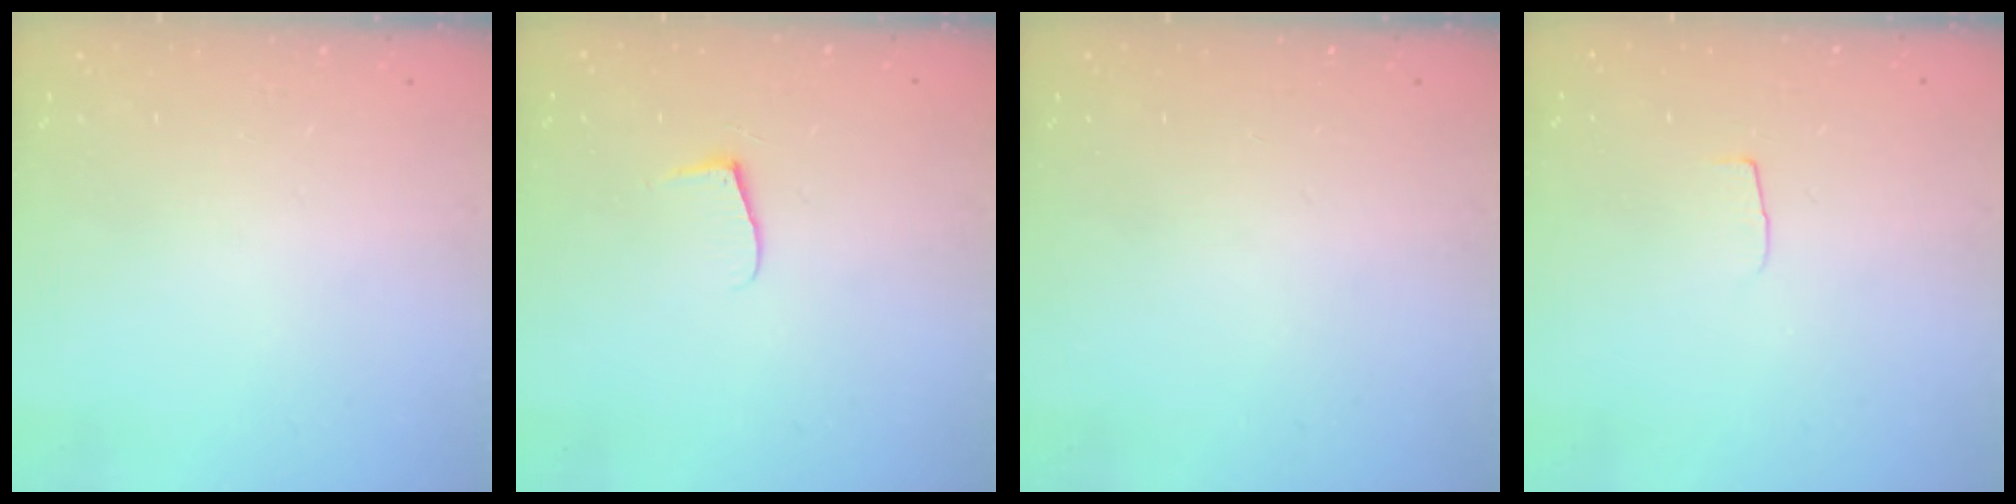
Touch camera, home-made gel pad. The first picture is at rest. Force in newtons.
{"total": 5.2, "press": 5.2, "slide": 0.5}
{"total": 0.0}
{"total": 3.7, "press": 3.7, "slide": 0.3}